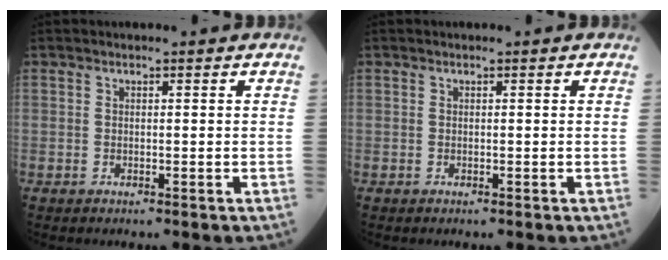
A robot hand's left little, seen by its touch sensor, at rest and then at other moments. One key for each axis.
{"total": 0.0}